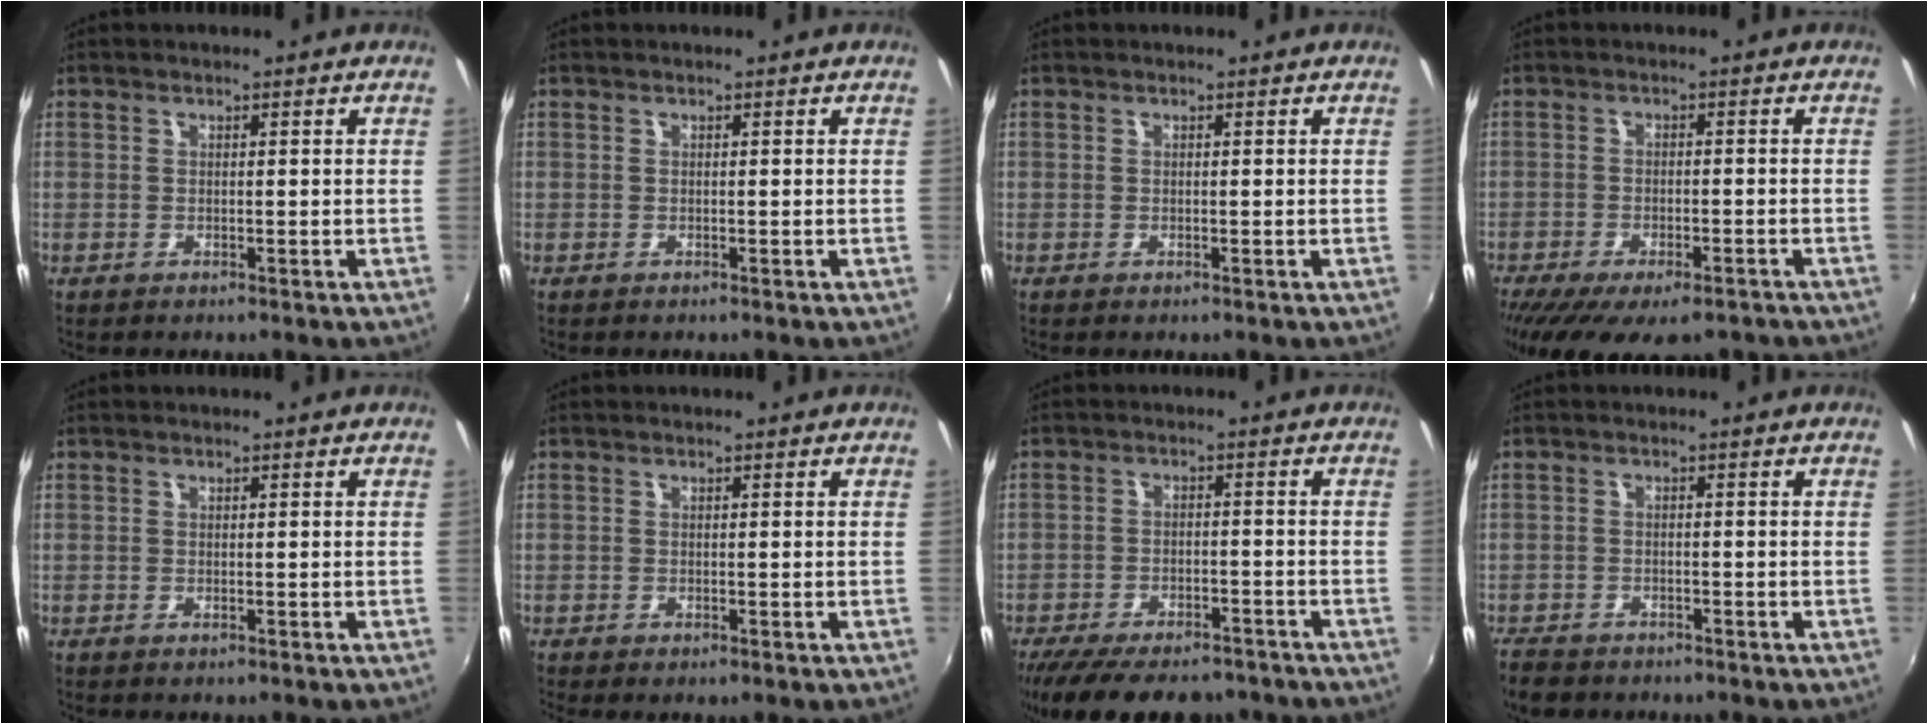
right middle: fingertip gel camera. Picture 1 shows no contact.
{"total": 0.0}
{"total": 0.0}
{"total": 15.8, "force": [-11.5, 5.9, 9.2], "torque": [-0.186, -0.049, -0.165]}
{"total": 0.0}
{"total": 0.9, "force": [-0.4, 0.2, 0.8], "torque": [-0.014, -0.004, -0.004]}
{"total": 17.2, "force": [-13.6, 6.6, 8.3], "torque": [-0.175, -0.023, -0.196]}
{"total": 5.7, "force": [-4.6, 2.6, 2.1], "torque": [-0.066, -0.017, -0.083]}